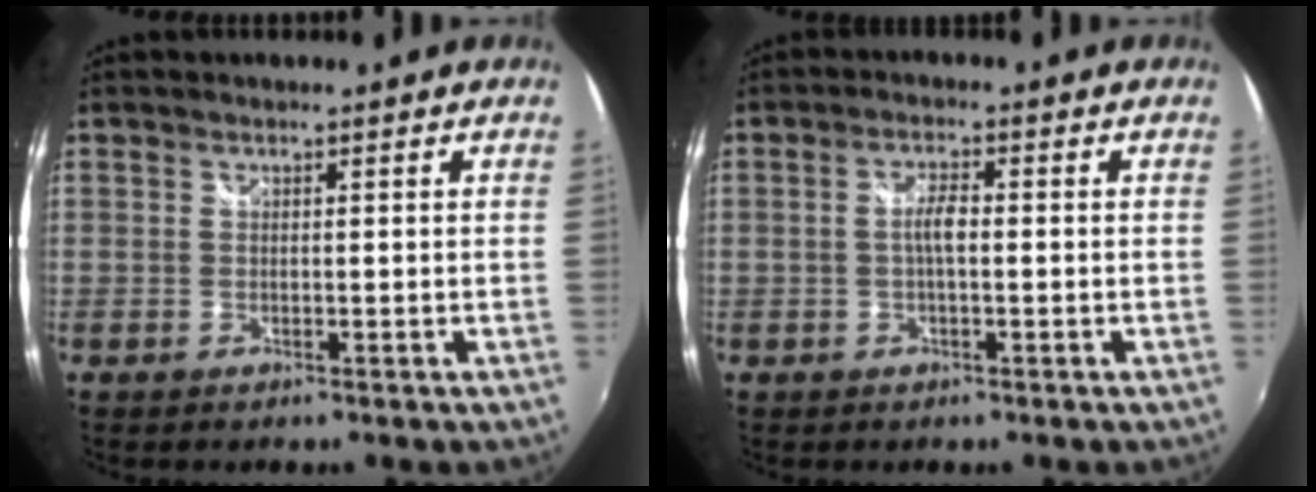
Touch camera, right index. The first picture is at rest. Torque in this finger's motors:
{"motor_torque": [0.74, -0.03, 0.35, 0.08]}